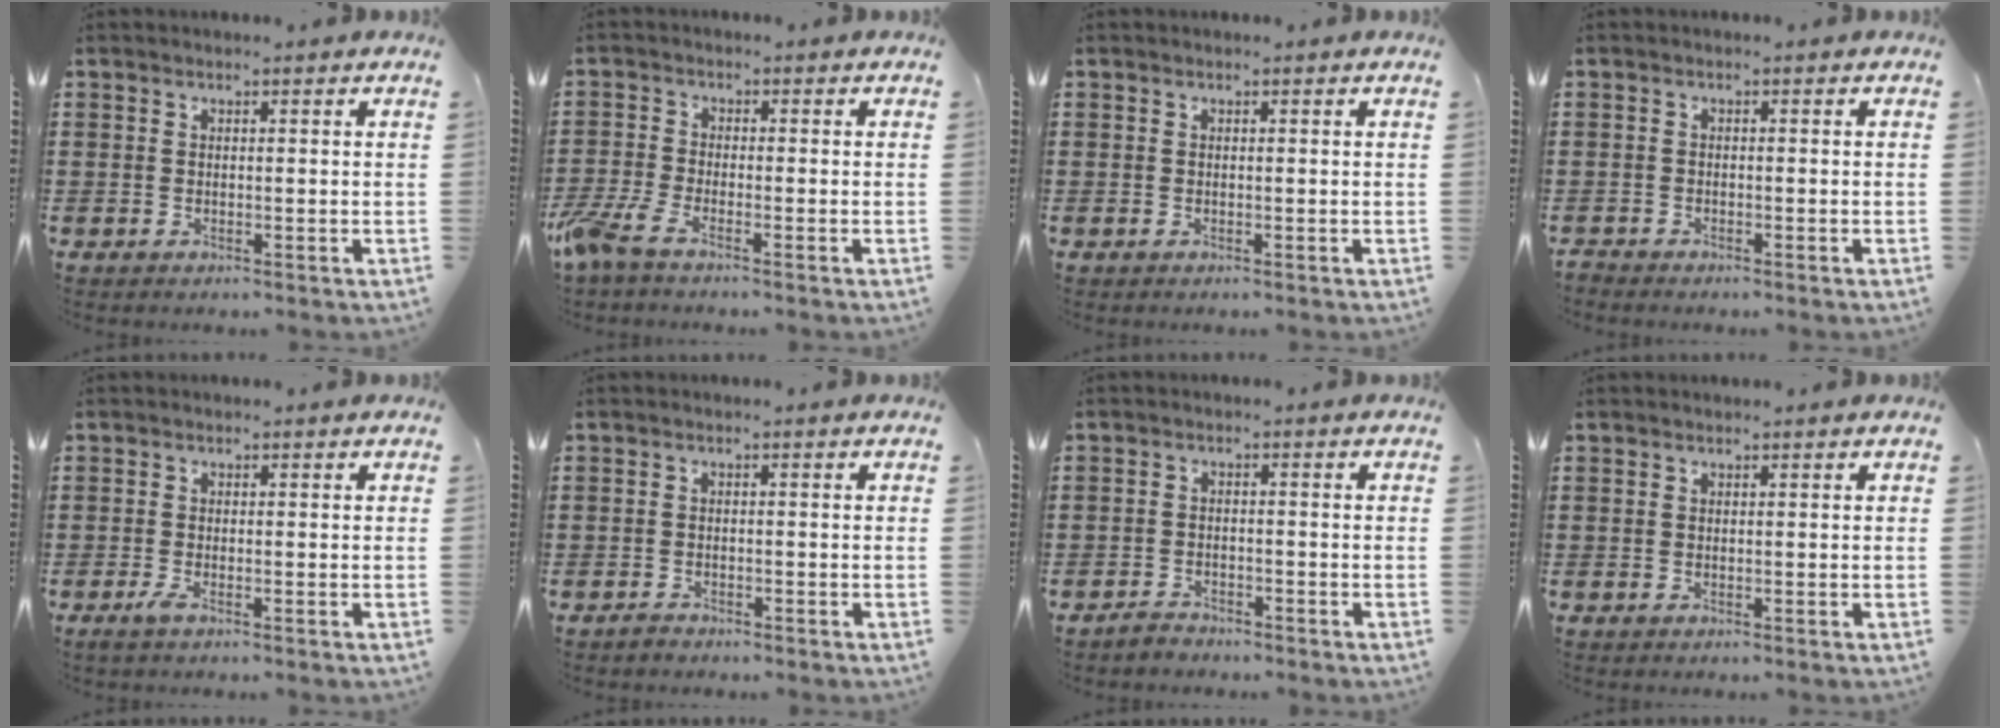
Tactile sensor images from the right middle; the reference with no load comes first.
{"total": 3.8, "force": [-2.8, 0.6, 2.6], "torque": [-0.085, -0.017, -0.062]}
{"total": 0.0}
{"total": 1.0, "force": [-1.0, 0.1, 0.0], "torque": [-0.003, 0.001, -0.022]}
{"total": 1.4, "force": [-0.6, 0.2, 1.3], "torque": [-0.031, -0.006, -0.012]}
{"total": 1.0, "force": [-0.9, 0.3, 0.2], "torque": [-0.006, 0.000, -0.020]}
{"total": 1.9, "force": [-1.8, 0.4, 0.1], "torque": [-0.008, 0.003, -0.039]}
{"total": 0.0}